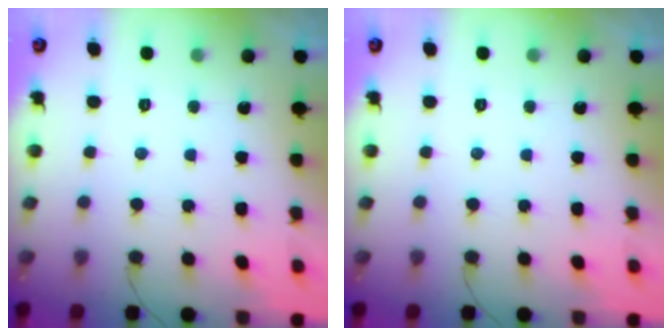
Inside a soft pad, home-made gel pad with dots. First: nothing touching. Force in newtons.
{"total": 0.0}